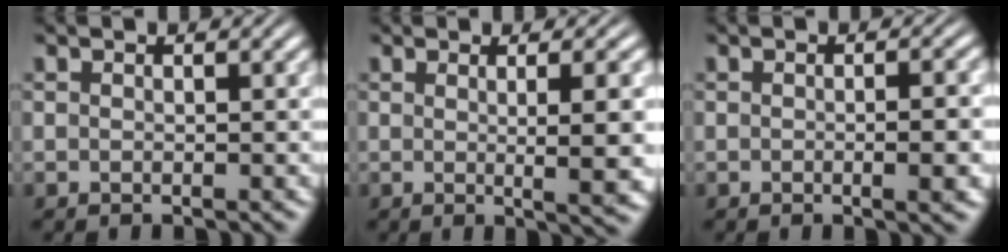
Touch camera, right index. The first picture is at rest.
{"total": 4.4, "force": [0.1, -0.2, 4.4], "torque": [-0.058, -0.002, 0.001]}
{"total": 1.9, "force": [-0.5, 0.1, 1.8], "torque": [-0.028, 0.004, -0.012]}